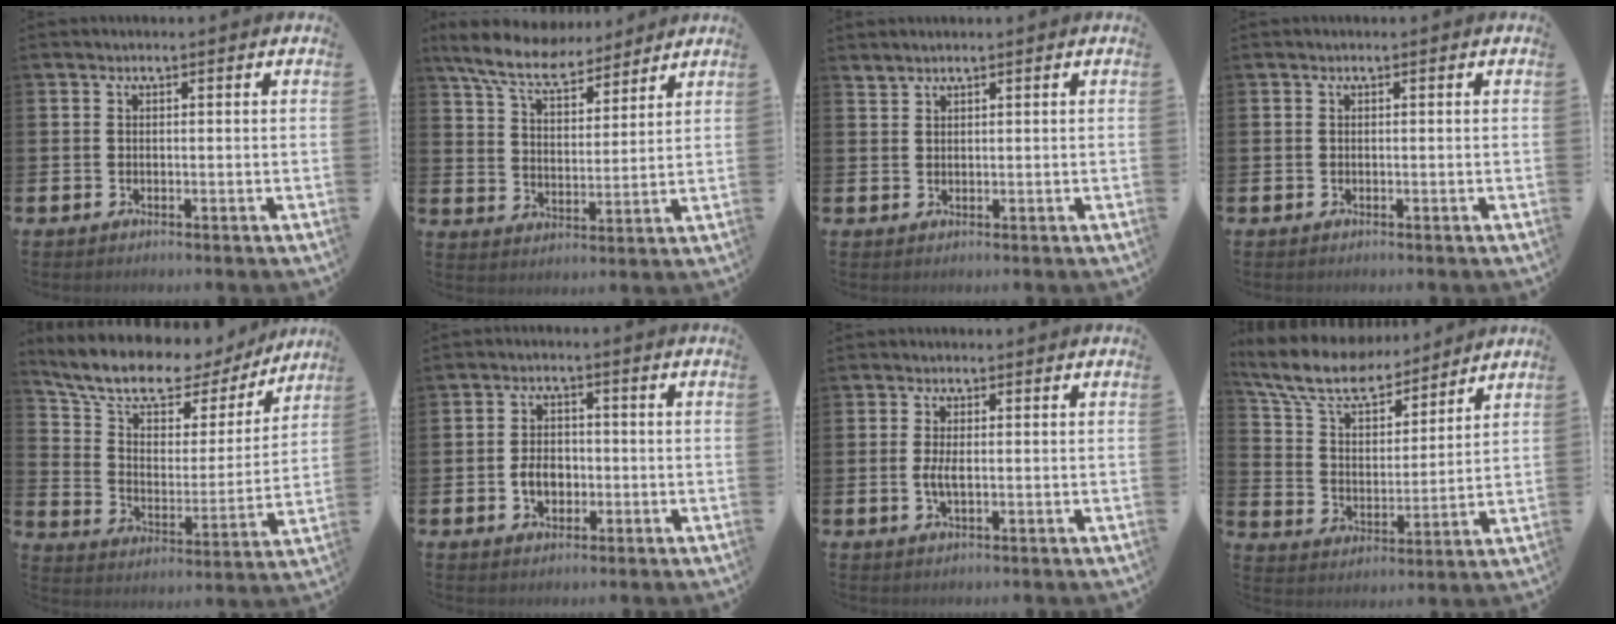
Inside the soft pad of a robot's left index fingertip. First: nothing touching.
{"total": 8.2, "force": [7.5, 1.9, 2.8], "torque": [-0.090, -0.033, 0.137]}
{"total": 1.4, "force": [1.4, 0.1, 0.0], "torque": [0.004, -0.002, 0.025]}
{"total": 0.0}
{"total": 11.2, "force": [9.4, 4.3, 4.3], "torque": [-0.124, -0.056, 0.161]}
{"total": 3.9, "force": [-1.1, 2.8, 2.4], "torque": [-0.032, -0.001, -0.026]}
{"total": 2.0, "force": [-0.3, 0.7, 1.8], "torque": [-0.034, 0.000, -0.006]}
{"total": 9.7, "force": [8.6, 3.0, 3.1], "torque": [-0.110, -0.050, 0.155]}